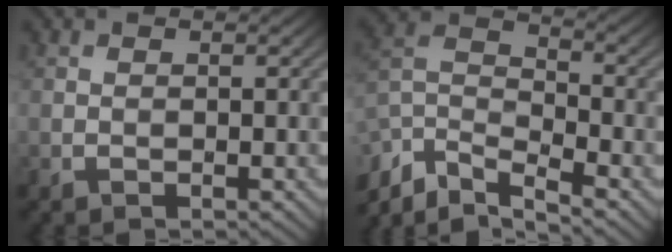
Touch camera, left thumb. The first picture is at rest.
{"total": 8.3, "force": [-5.8, 2.8, 5.1], "torque": [-0.110, -0.007, -0.128]}